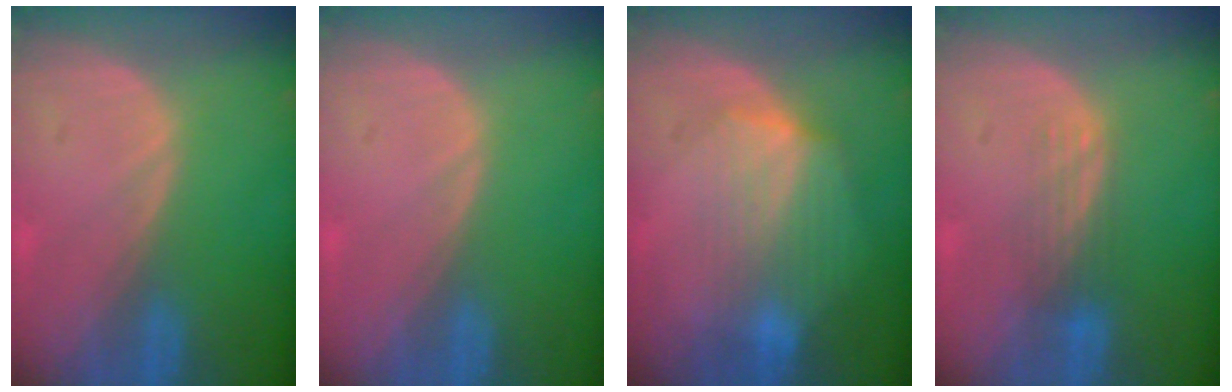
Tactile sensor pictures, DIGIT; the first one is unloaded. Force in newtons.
{"total": 0.0}
{"total": 7.2, "press": 6.7, "slide": 2.6}
{"total": 3.7, "press": 3.0, "slide": 2.2}